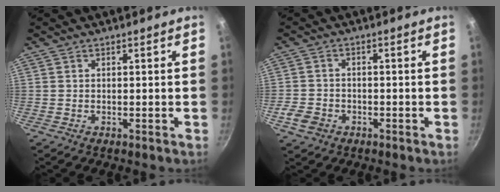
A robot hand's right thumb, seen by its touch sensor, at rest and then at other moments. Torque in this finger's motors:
{"motor_torque": [0.90, 0.55, 0.10, -0.52, -0.01]}